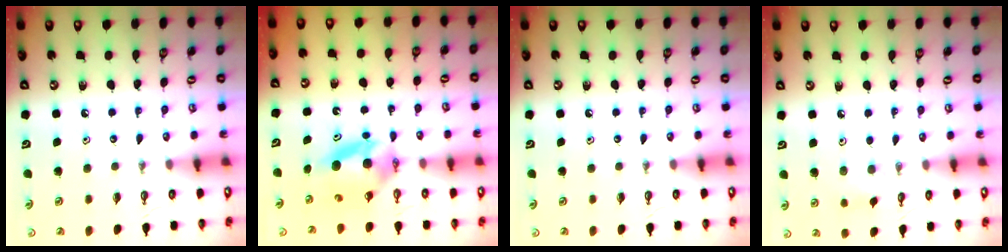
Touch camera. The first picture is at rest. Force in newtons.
{"total": 7.8, "press": 5.4, "slide": 5.7}
{"total": 0.0}
{"total": 6.3, "press": 6.2, "slide": 1.2}